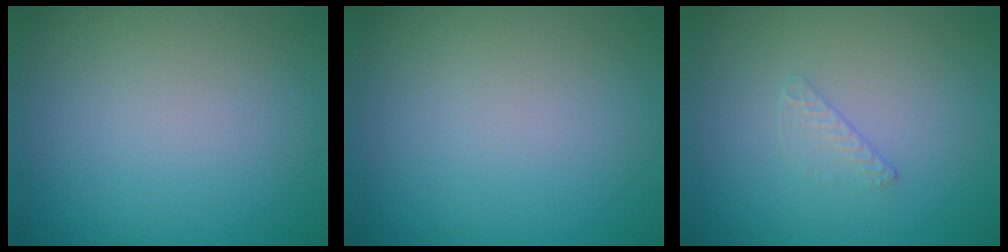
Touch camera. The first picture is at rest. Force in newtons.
{"total": 0.0}
{"total": 0.6, "press": 0.3, "slide": 0.5}